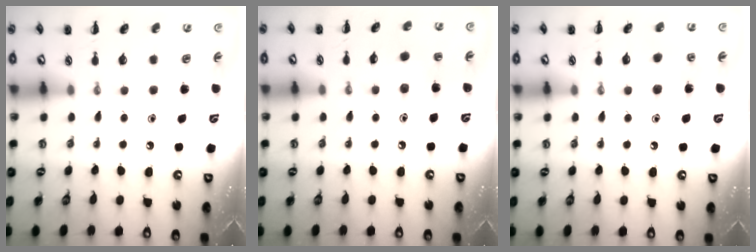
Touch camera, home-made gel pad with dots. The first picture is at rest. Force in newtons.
{"total": 6.0, "press": 5.9, "slide": 1.3}
{"total": 5.4, "press": 5.1, "slide": 1.7}